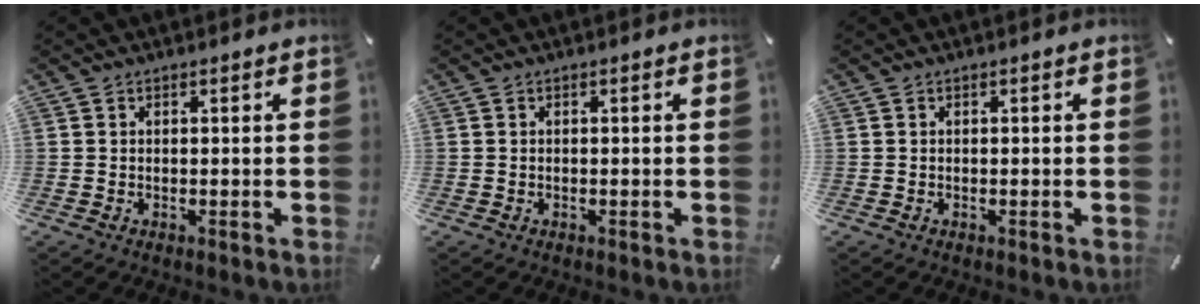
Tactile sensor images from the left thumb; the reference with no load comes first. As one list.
[{"total": 0.0}, {"total": 0.0}]